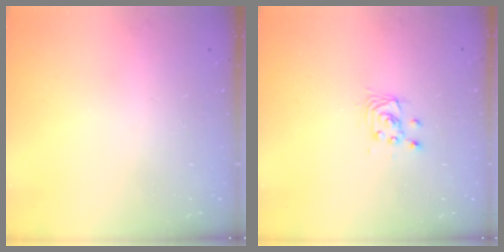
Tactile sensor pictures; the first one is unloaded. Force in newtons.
{"total": 2.8, "press": 2.8, "slide": 0.2}